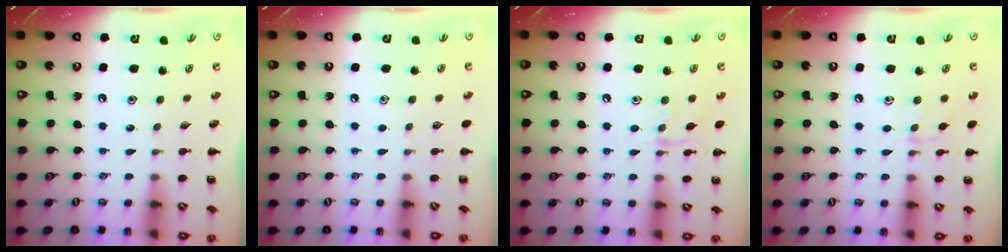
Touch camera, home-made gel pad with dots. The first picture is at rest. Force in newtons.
{"total": 0.0}
{"total": 6.3, "press": 6.2, "slide": 0.9}
{"total": 5.8, "press": 5.5, "slide": 1.9}